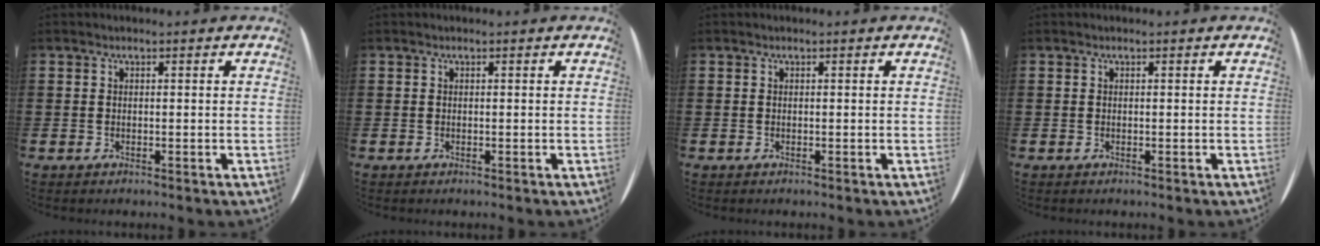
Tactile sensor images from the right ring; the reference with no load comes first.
{"total": 0.0}
{"total": 0.0}
{"total": 0.0}